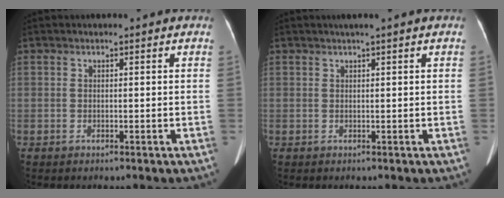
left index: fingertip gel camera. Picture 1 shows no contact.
{"total": 1.5, "force": [0.9, -0.4, 1.1], "torque": [-0.023, 0.004, 0.020]}